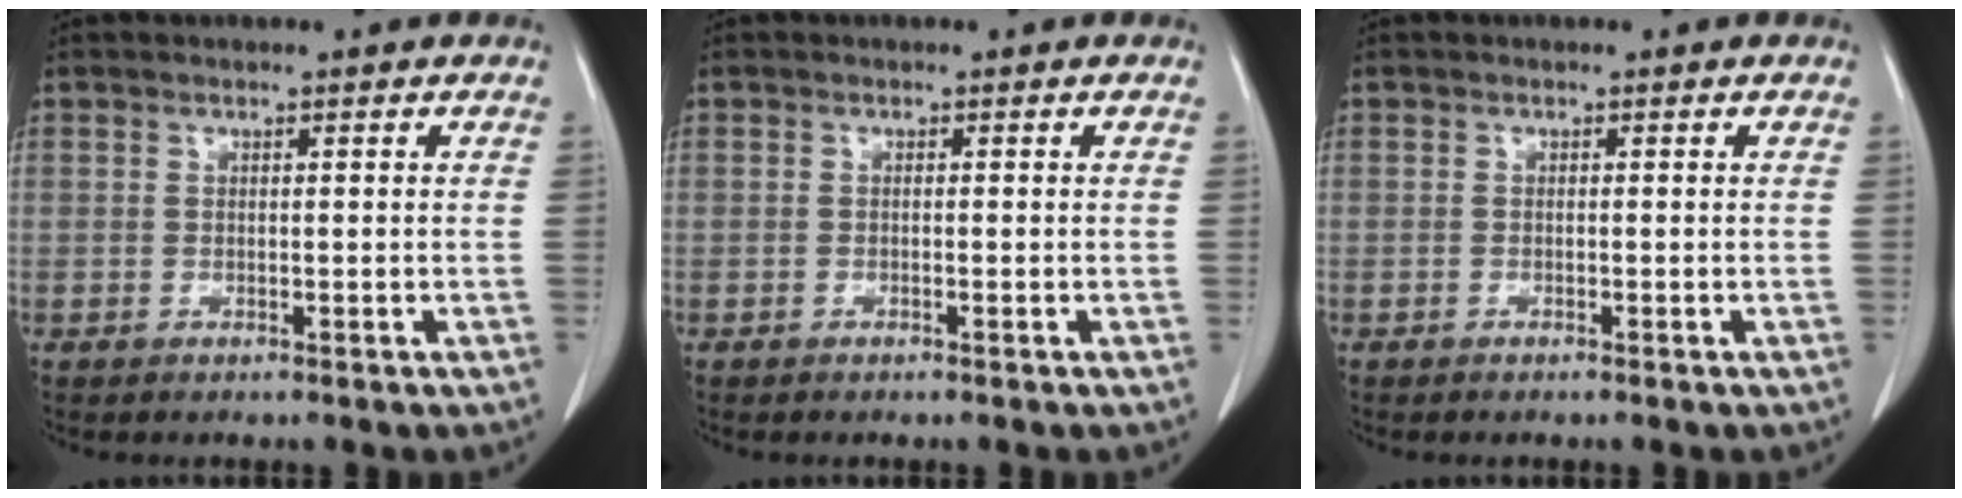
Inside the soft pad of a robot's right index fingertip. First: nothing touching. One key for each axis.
{"total": 0.0}
{"total": 0.0}